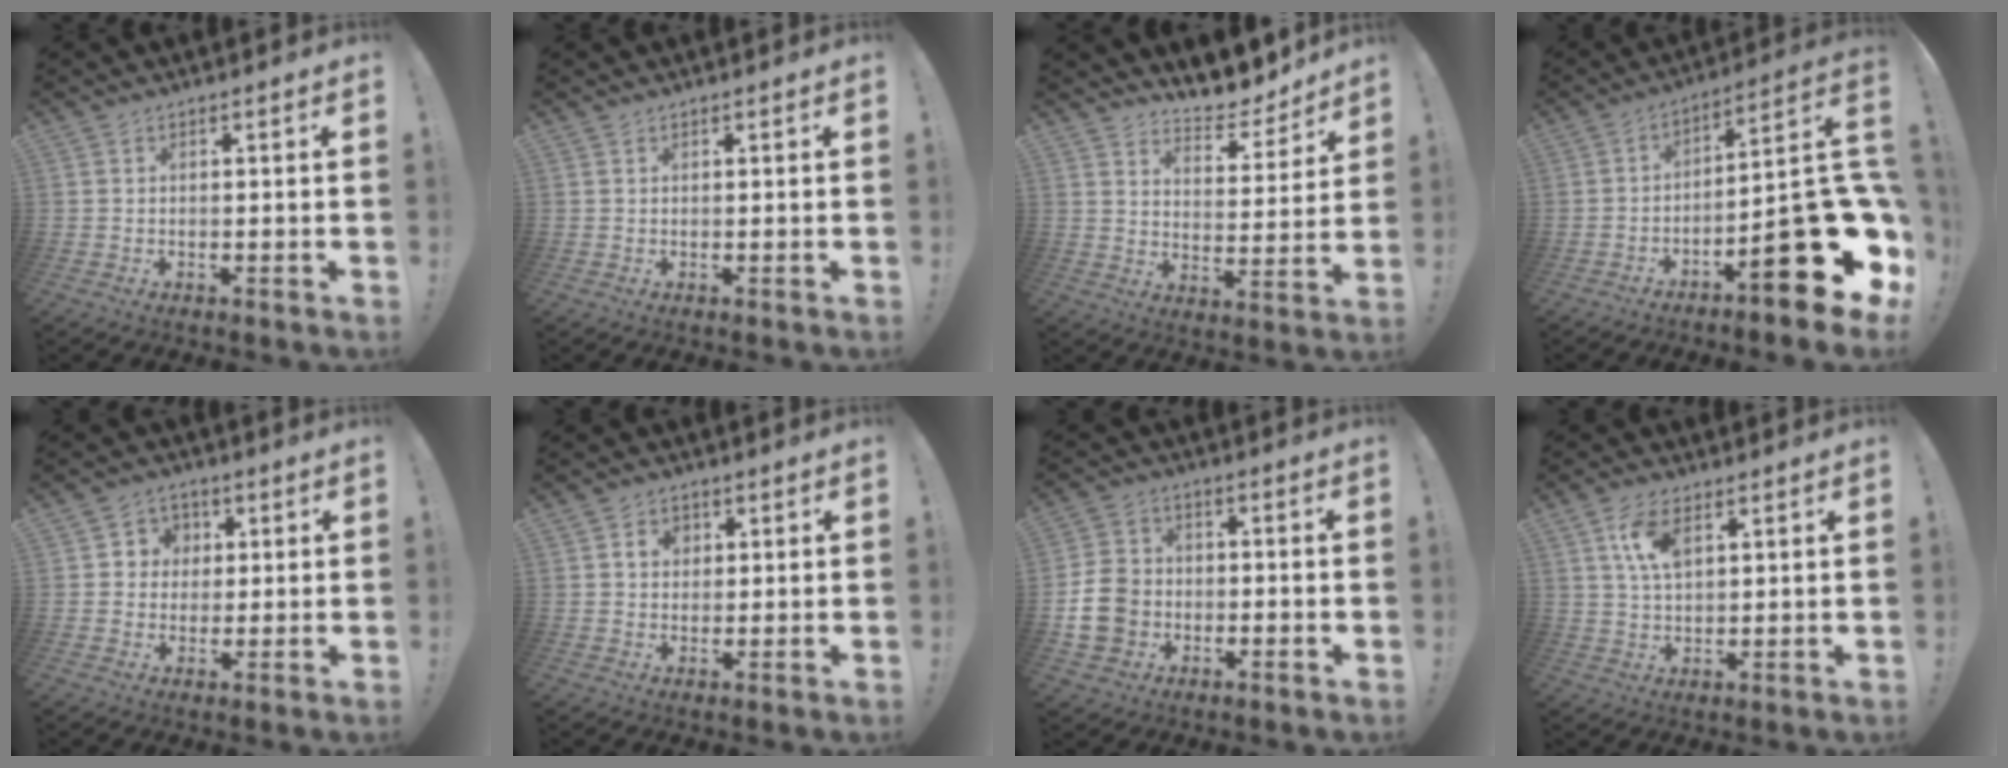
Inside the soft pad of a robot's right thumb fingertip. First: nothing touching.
{"total": 0.0}
{"total": 9.1, "force": [8.5, 2.5, 2.1], "torque": [-0.020, -0.080, 0.149]}
{"total": 23.4, "force": [-10.1, 6.3, 20.1], "torque": [-0.255, 0.042, -0.152]}
{"total": 5.5, "force": [0.2, 5.4, 1.1], "torque": [-0.011, 0.004, 0.004]}
{"total": 4.1, "force": [1.2, 3.2, 2.2], "torque": [-0.025, 0.000, 0.016]}
{"total": 10.9, "force": [-3.3, 9.1, 4.9], "torque": [-0.087, 0.036, -0.057]}
{"total": 8.1, "force": [3.4, 4.3, 6.0], "torque": [-0.102, -0.001, 0.062]}